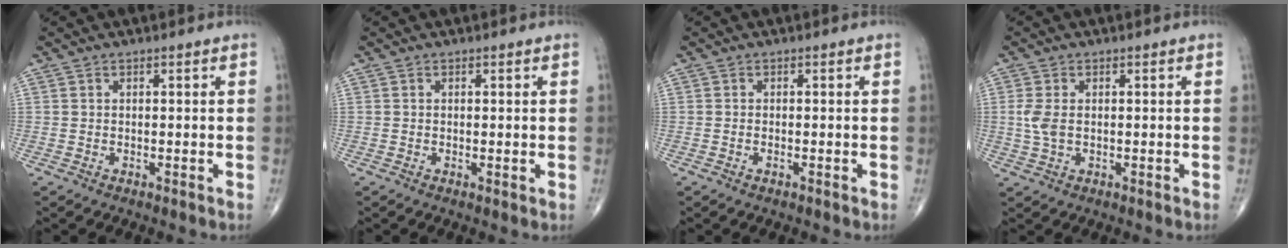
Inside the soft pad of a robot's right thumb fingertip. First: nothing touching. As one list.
[{"total": 0.5, "force": [0.0, 0.1, 0.5], "torque": [-0.011, -0.004, -0.001]}, {"total": 0.7, "force": [-0.3, 0.2, 0.5], "torque": [-0.012, 0.000, -0.007]}, {"total": 3.8, "force": [0.1, 2.2, 3.0], "torque": [-0.076, 0.002, 0.004]}]